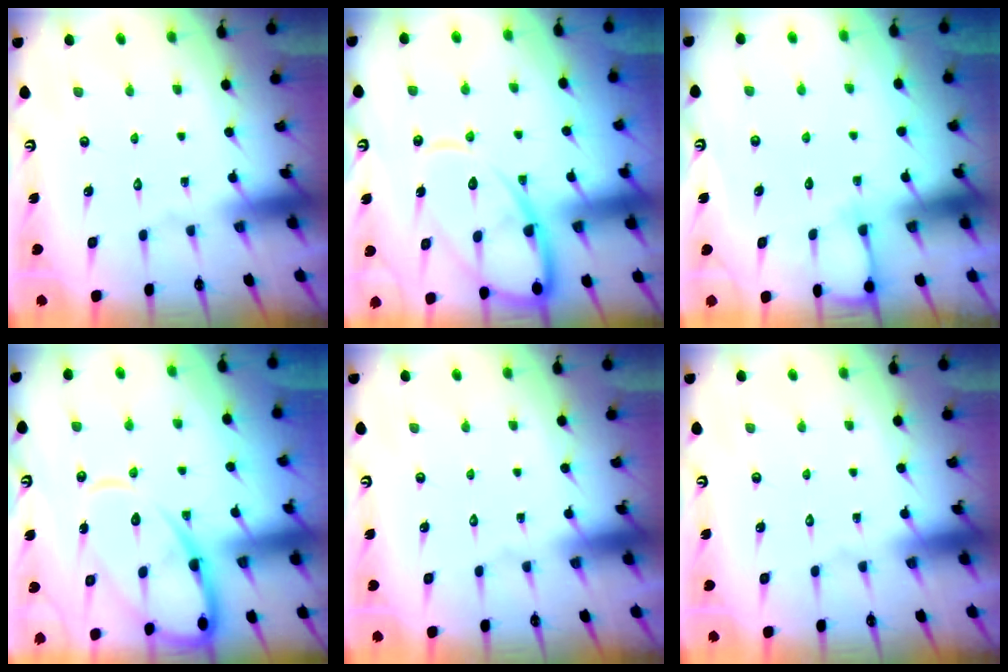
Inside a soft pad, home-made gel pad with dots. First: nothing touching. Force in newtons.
{"total": 13.7, "press": 13.6, "slide": 1.2}
{"total": 4.3, "press": 4.3, "slide": 0.4}
{"total": 14.2, "press": 14.1, "slide": 1.3}
{"total": 0.0}
{"total": 0.0}